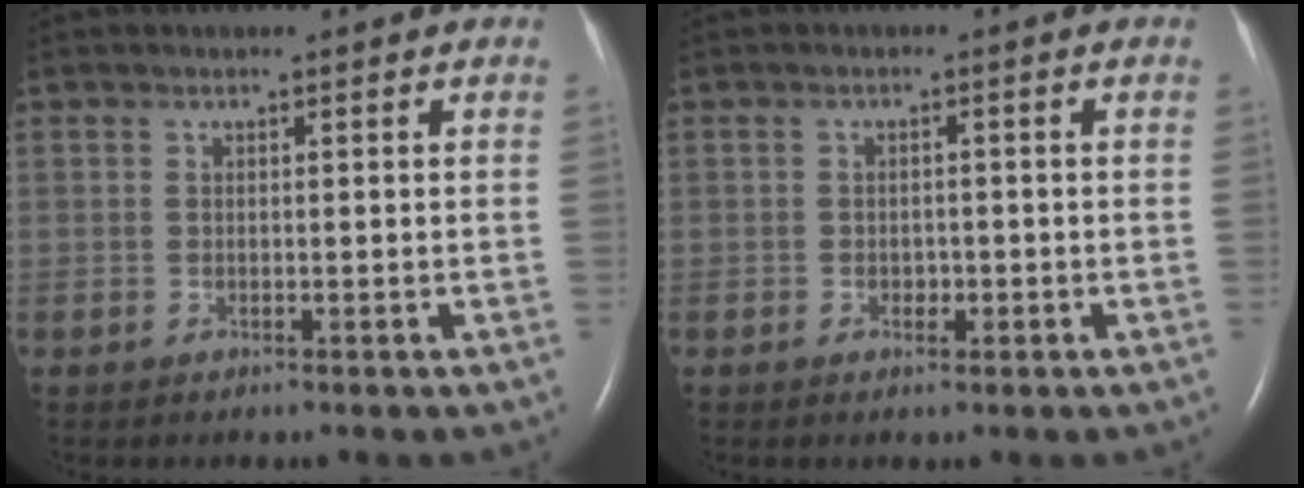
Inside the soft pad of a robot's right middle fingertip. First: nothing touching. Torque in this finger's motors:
{"motor_torque": [0.03, -0.09, -0.04, -0.01]}